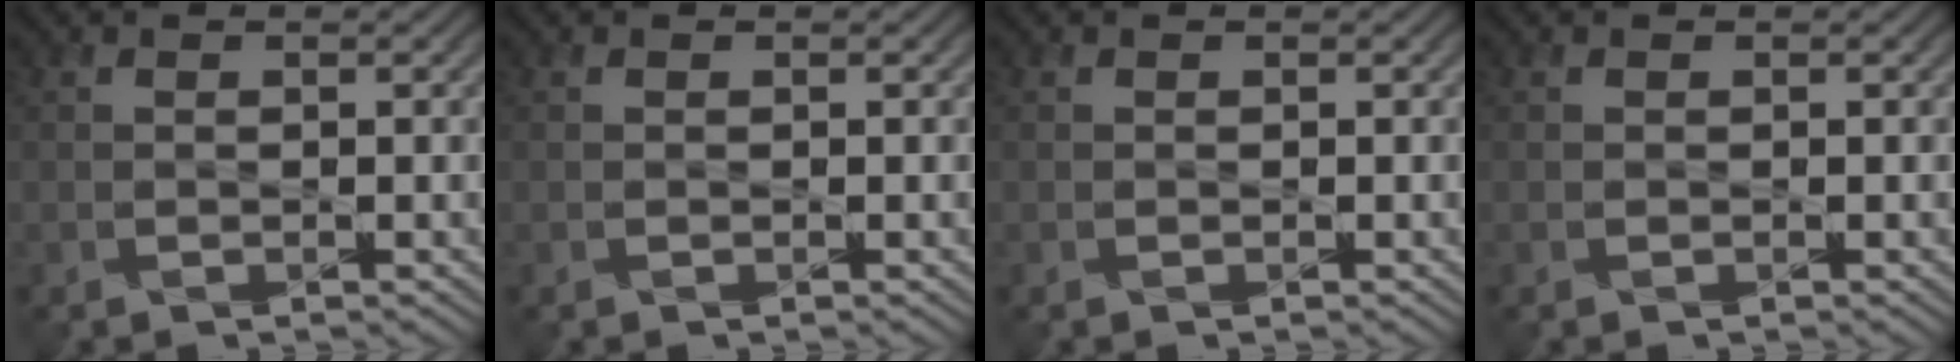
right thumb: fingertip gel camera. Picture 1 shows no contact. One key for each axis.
{"total": 0.0}
{"total": 0.0}
{"total": 0.0}